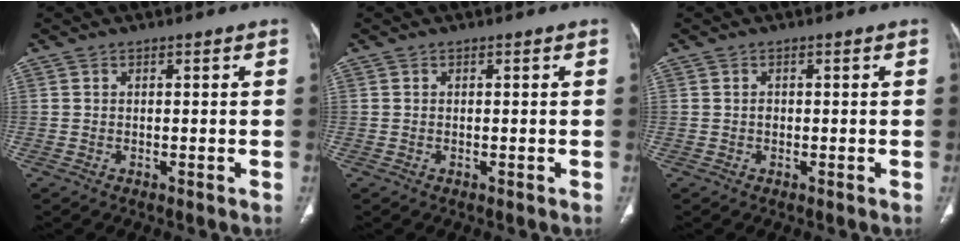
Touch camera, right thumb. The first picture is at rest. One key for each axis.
{"total": 0.0}
{"total": 0.8, "fx": -0.1, "fy": 0.7, "fz": 0.4, "tx": -0.005, "ty": 0.003, "tz": -0.002}